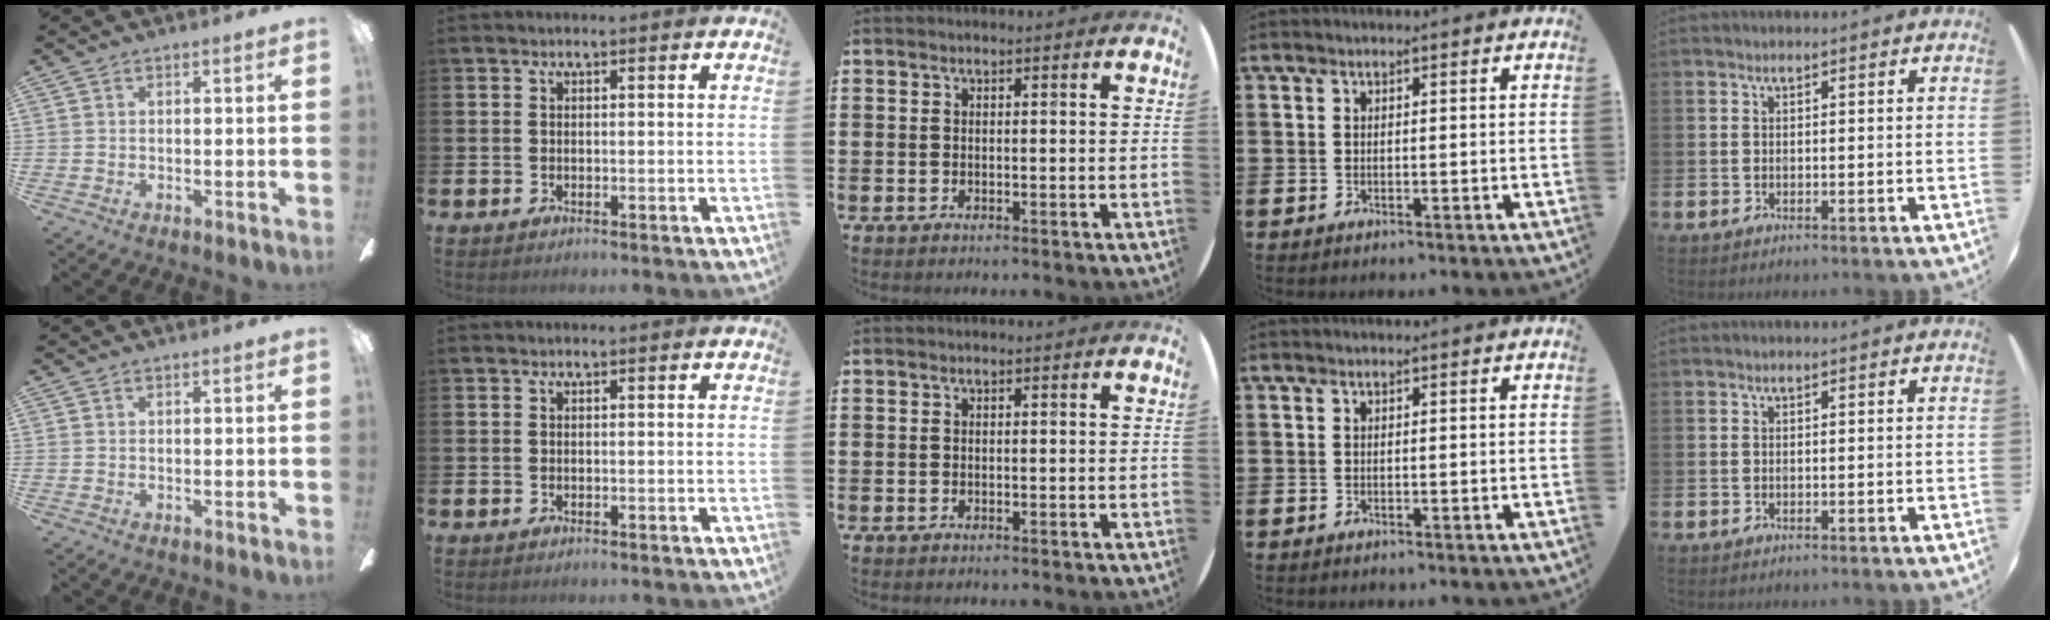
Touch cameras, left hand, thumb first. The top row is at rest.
{}